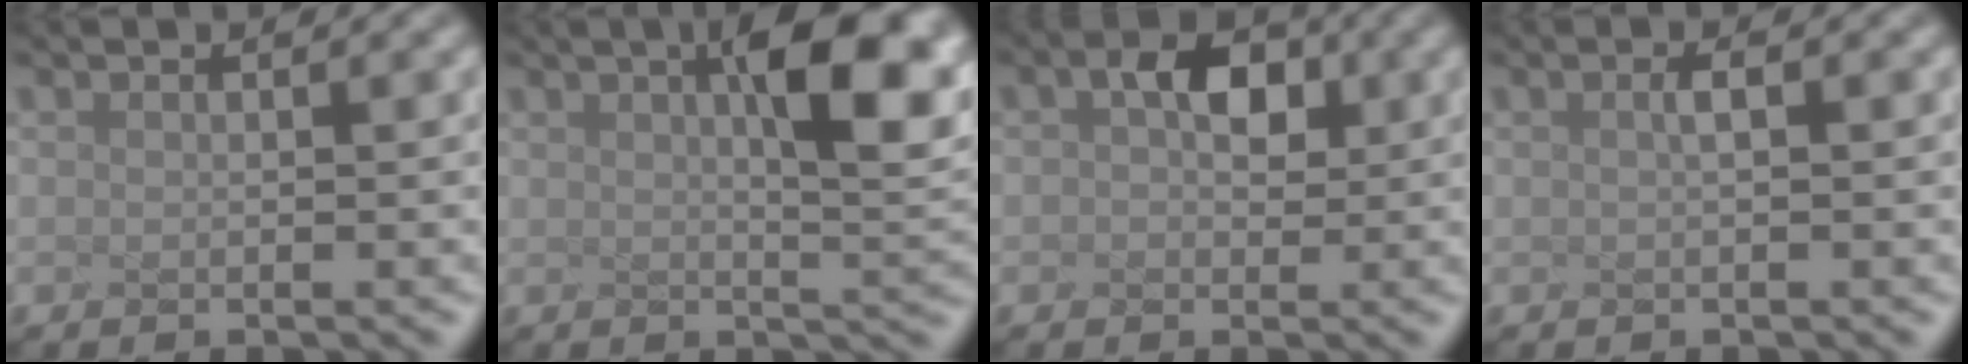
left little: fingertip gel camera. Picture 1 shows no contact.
{"total": 7.9, "force": [2.1, 1.5, 7.4], "torque": [-0.115, 0.008, 0.065]}
{"total": 1.1, "force": [-0.5, 0.6, 0.8], "torque": [-0.048, -0.004, 0.030]}
{"total": 1.3, "force": [-1.1, -0.7, 0.0], "torque": [-0.025, -0.004, 0.013]}